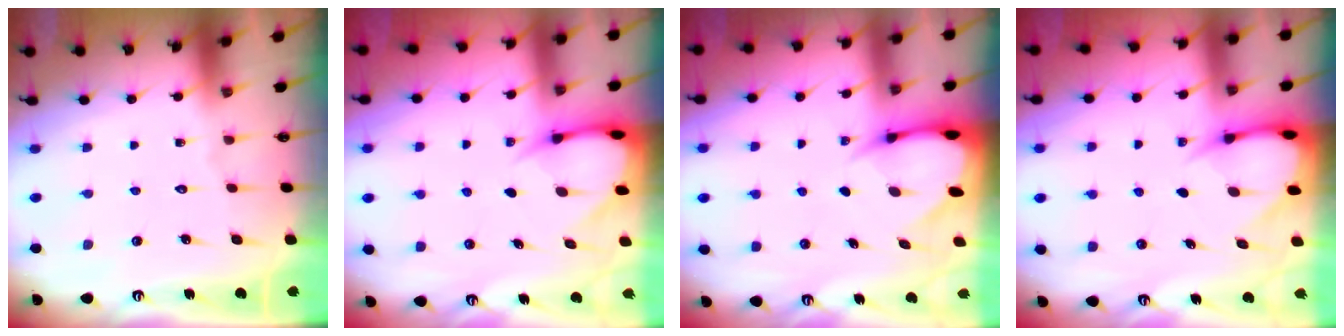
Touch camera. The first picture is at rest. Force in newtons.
{"total": 5.1, "press": 5.1, "slide": 0.5}
{"total": 4.9, "press": 4.8, "slide": 0.7}
{"total": 5.1, "press": 5.1, "slide": 0.5}